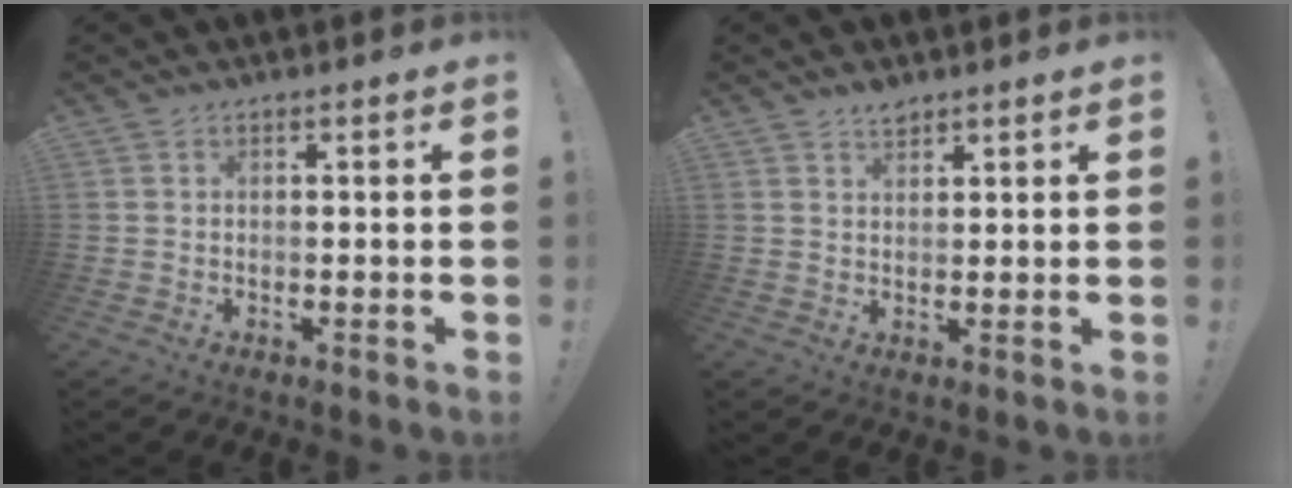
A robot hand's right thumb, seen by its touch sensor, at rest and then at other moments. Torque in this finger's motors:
{"motor_torque": [-0.51, 0.38, -0.25, 0.48, -0.07]}